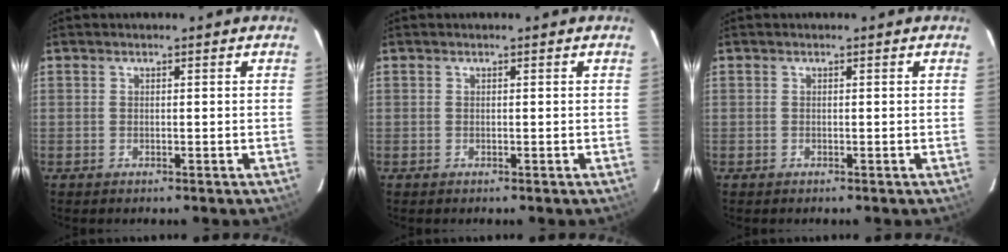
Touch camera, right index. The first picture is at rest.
{"total": 0.0}
{"total": 0.0}